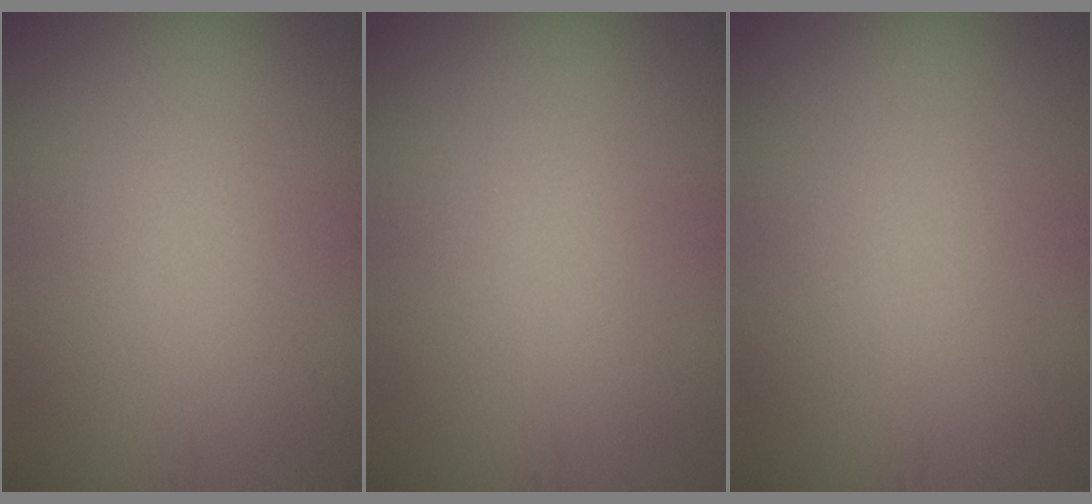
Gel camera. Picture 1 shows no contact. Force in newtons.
{"total": 0.0}
{"total": 0.0}